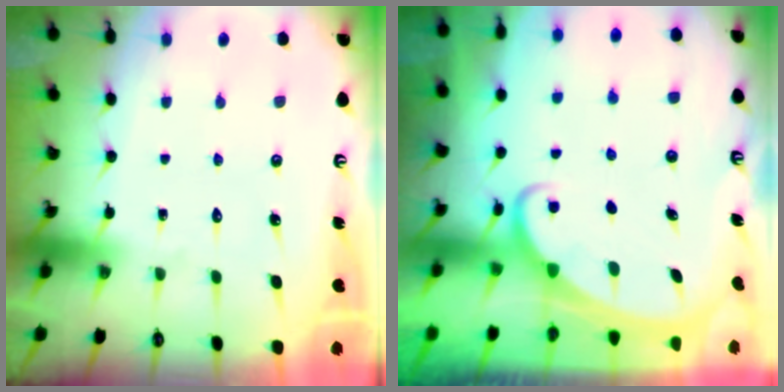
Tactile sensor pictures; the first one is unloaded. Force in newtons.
{"total": 1.9, "press": 1.9, "slide": 0.3}